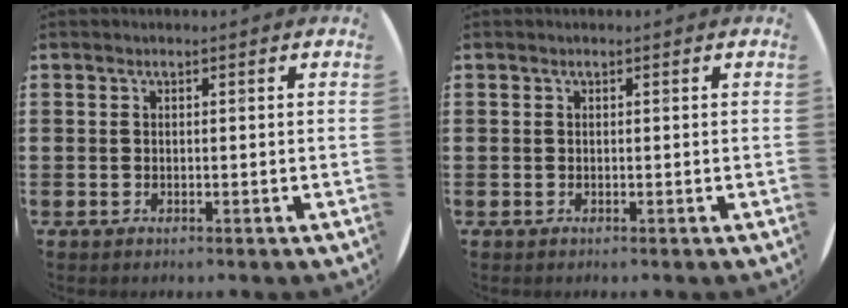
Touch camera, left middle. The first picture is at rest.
{"total": 0.0}